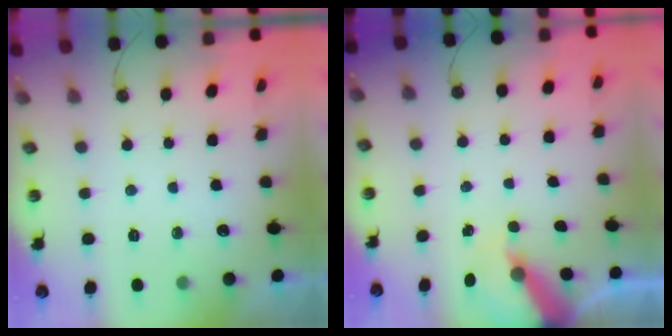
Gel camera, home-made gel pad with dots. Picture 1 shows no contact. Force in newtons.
{"total": 7.0, "press": 7.0, "slide": 0.7}